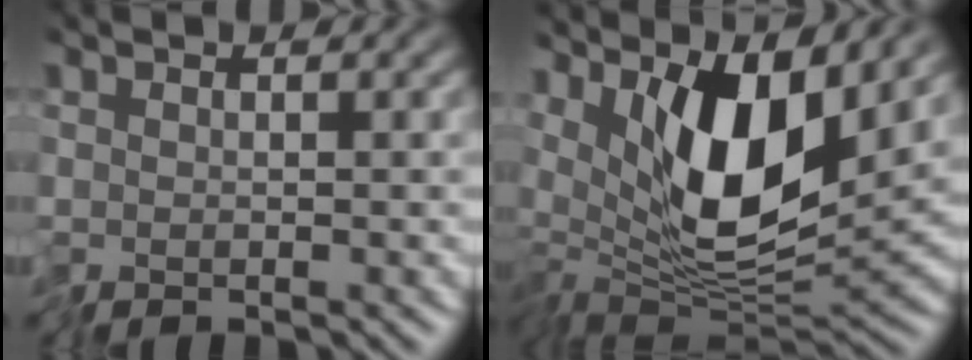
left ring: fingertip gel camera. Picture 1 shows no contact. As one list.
[{"total": 10.7, "force": [2.5, 4.6, 9.3], "torque": [-0.164, -0.013, 0.041]}]